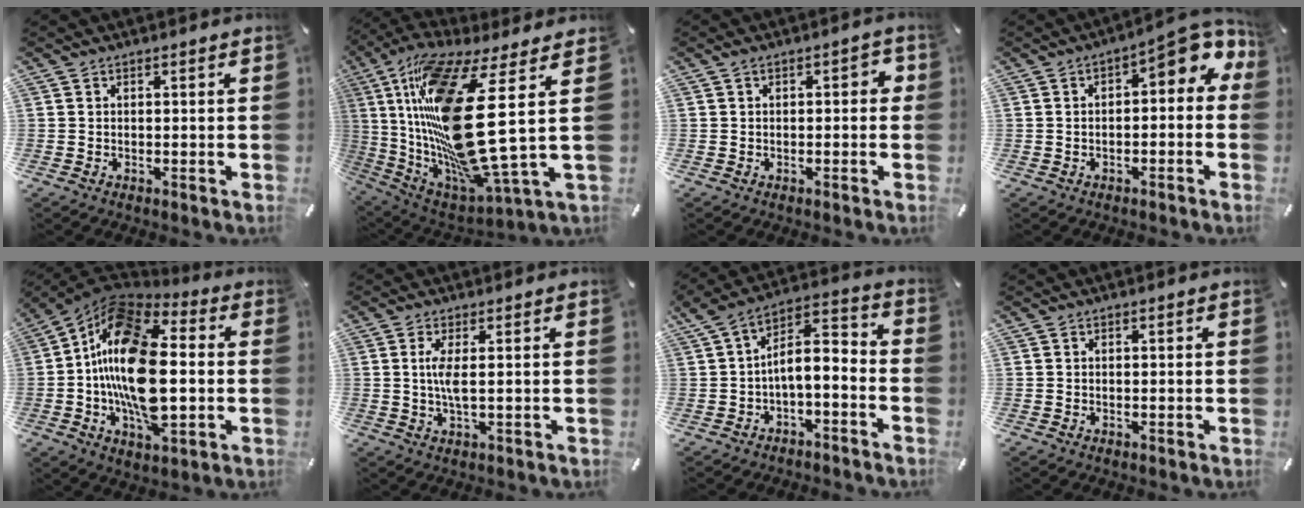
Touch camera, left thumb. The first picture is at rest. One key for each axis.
{"total": 32.1, "fx": 5.3, "fy": 11.1, "fz": 29.7, "tx": -0.553, "ty": -0.089, "tz": 0.117}
{"total": 2.3, "fx": -0.3, "fy": 1.3, "fz": 1.9, "tx": -0.036, "ty": 0.011, "tz": -0.008}
{"total": 7.4, "fx": 2.3, "fy": 3.4, "fz": 6.1, "tx": -0.074, "ty": -0.030, "tz": 0.031}
{"total": 23.7, "fx": -0.9, "fy": 13.2, "fz": 19.6, "tx": -0.397, "ty": 0.003, "tz": -0.016}
{"total": 4.7, "fx": 0.5, "fy": 0.9, "fz": 4.6, "tx": -0.103, "ty": -0.010, "tz": 0.003}
{"total": 7.6, "fx": -2.2, "fy": 4.0, "fz": 6.1, "tx": -0.096, "ty": 0.008, "tz": -0.042}
{"total": 0.0}